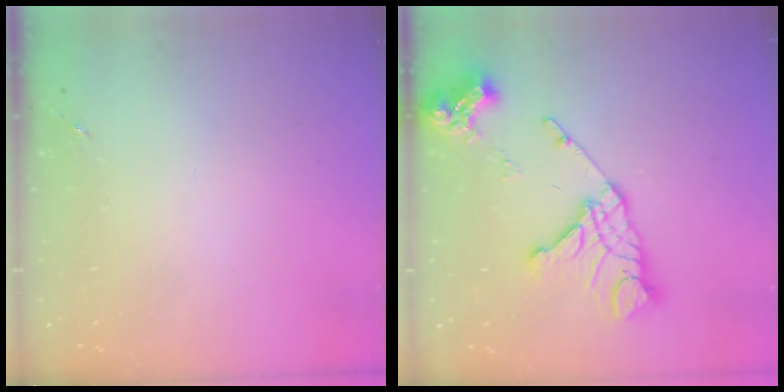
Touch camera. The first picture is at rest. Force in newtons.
{"total": 17.0, "press": 16.9, "slide": 1.8}